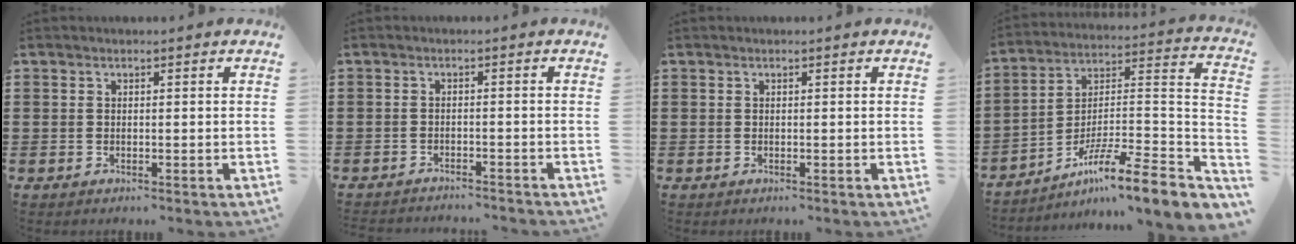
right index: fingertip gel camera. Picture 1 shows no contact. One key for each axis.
{"total": 1.8, "fx": -1.8, "fy": 0.0, "fz": 0.1, "tx": -0.006, "ty": 0.001, "tz": -0.038}
{"total": 0.0}
{"total": 9.6, "fx": -6.9, "fy": 1.0, "fz": 6.6, "tx": -0.106, "ty": -0.006, "tz": -0.138}